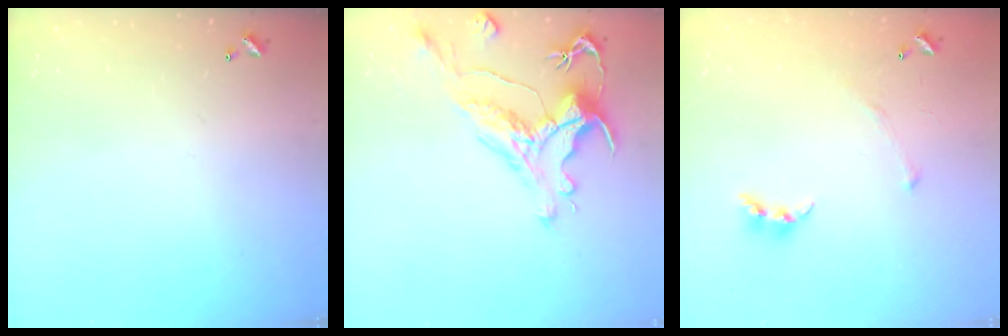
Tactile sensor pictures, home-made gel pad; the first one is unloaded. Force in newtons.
{"total": 2.4, "press": 2.0, "slide": 1.3}
{"total": 3.7, "press": 3.6, "slide": 0.9}